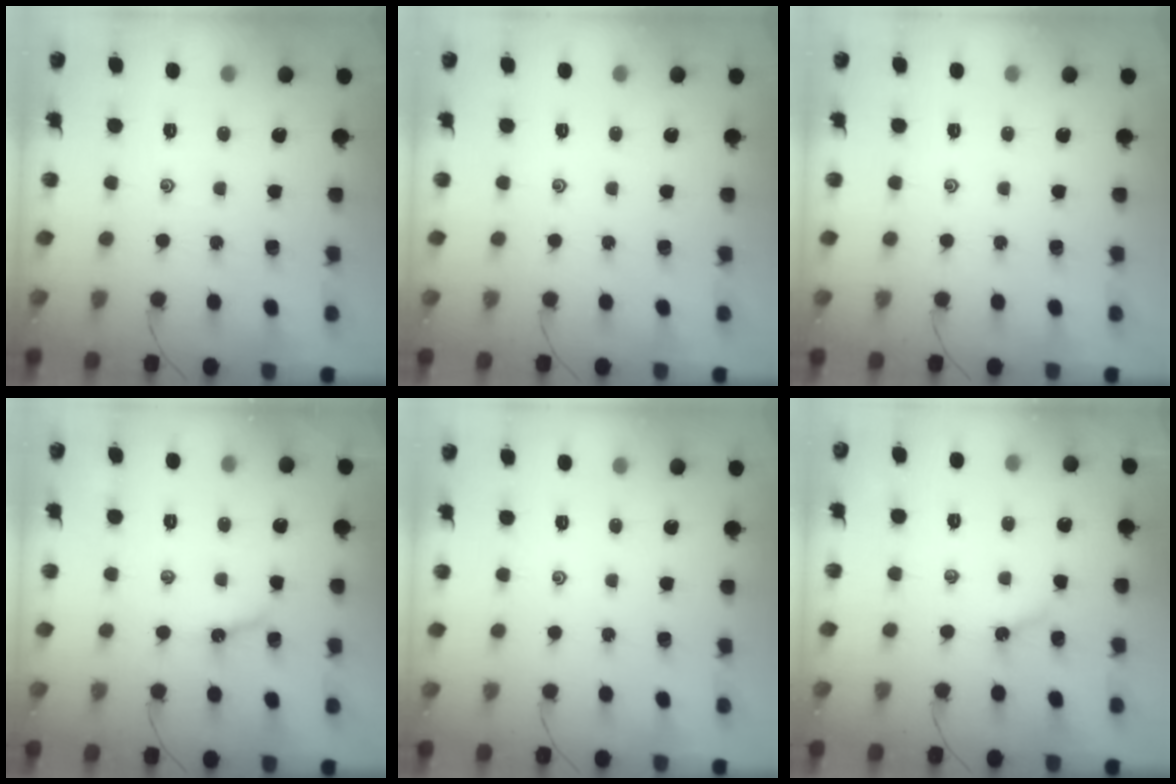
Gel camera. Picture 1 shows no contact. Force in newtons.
{"total": 0.0}
{"total": 0.0}
{"total": 6.6, "press": 6.6, "slide": 0.7}
{"total": 0.0}
{"total": 3.5, "press": 3.4, "slide": 0.4}